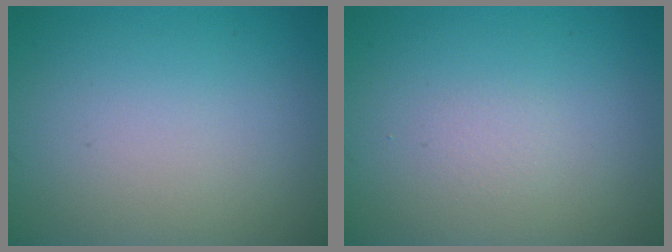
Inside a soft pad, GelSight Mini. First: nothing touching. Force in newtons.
{"total": 0.6, "press": 0.6, "slide": 0.1}